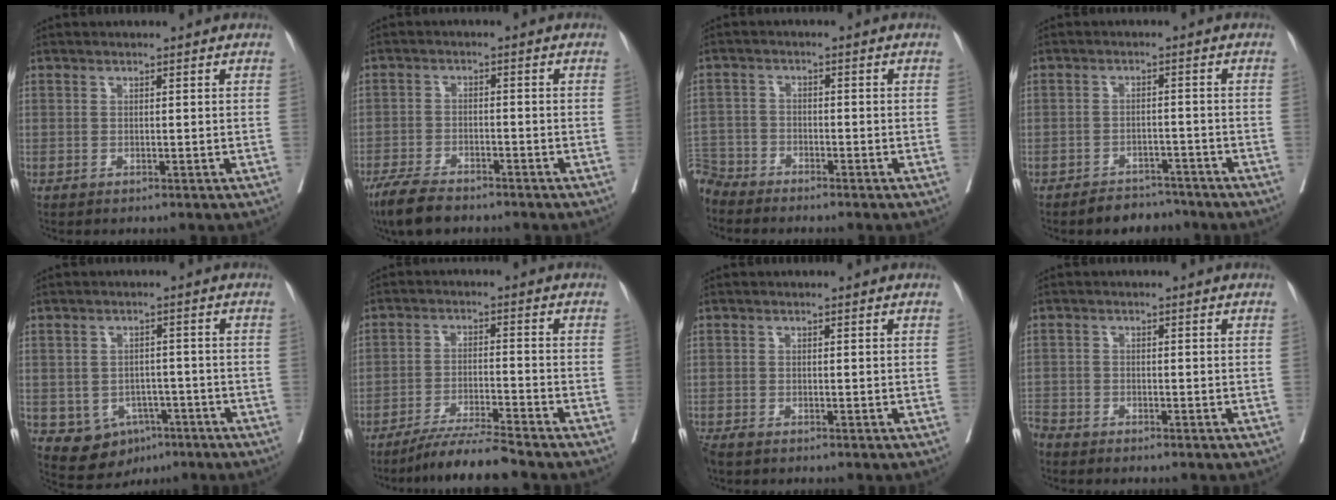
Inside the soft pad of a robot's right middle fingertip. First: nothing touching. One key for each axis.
{"total": 6.7, "fx": -5.5, "fy": 1.8, "fz": 3.3, "tx": -0.064, "ty": -0.012, "tz": -0.101}
{"total": 5.1, "fx": -4.9, "fy": 1.2, "fz": -0.6, "tx": 0.020, "ty": -0.004, "tz": -0.100}
{"total": 4.5, "fx": -4.0, "fy": 2.0, "fz": 0.4, "tx": 0.000, "ty": 0.005, "tz": -0.059}
{"total": 6.7, "fx": -3.2, "fy": 5.3, "fz": 2.6, "tx": -0.035, "ty": 0.007, "tz": -0.036}
{"total": 7.1, "fx": -6.3, "fy": -1.4, "fz": 2.9, "tx": -0.046, "ty": -0.022, "tz": -0.117}
{"total": 2.7, "fx": -2.2, "fy": 0.9, "fz": 1.3, "tx": -0.025, "ty": -0.008, "tz": -0.036}
{"total": 3.4, "fx": -3.3, "fy": 0.7, "fz": 0.3, "tx": -0.001, "ty": -0.007, "tz": -0.067}